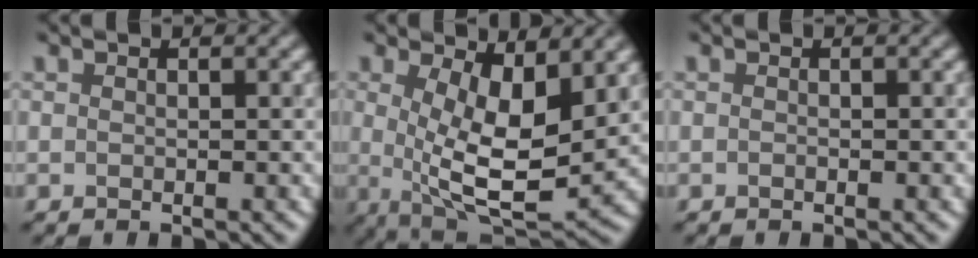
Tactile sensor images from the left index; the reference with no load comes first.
{"total": 8.7, "force": [1.4, 3.8, 7.7], "torque": [-0.140, -0.018, 0.029]}
{"total": 0.0}